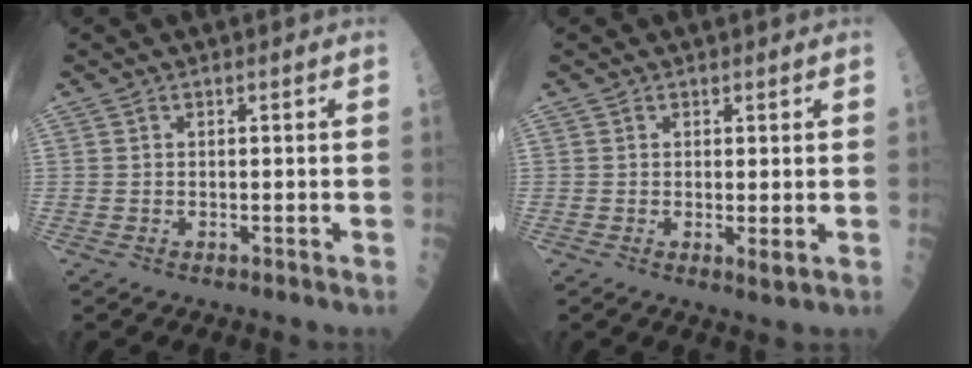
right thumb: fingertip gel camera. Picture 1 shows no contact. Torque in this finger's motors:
{"motor_torque": [-0.35, 0.05, -0.15, -0.11, 0.00]}